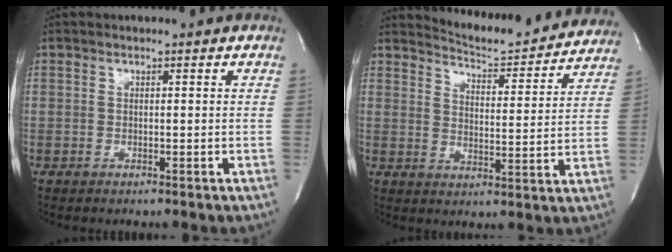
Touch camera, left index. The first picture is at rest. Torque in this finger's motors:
{"motor_torque": [0.25, -0.32, 0.03, -0.03]}